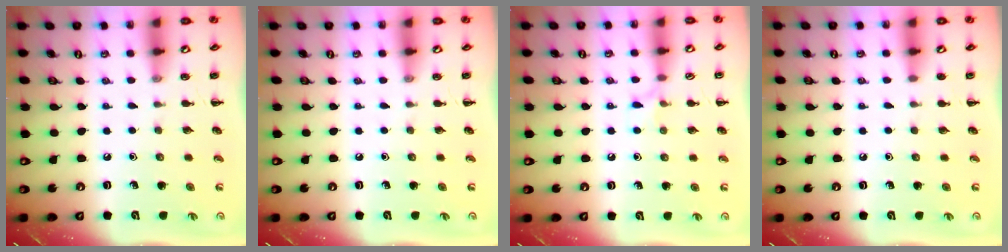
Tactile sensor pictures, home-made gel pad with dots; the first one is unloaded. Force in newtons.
{"total": 0.0}
{"total": 4.8, "press": 4.5, "slide": 1.7}
{"total": 0.5, "press": 0.5, "slide": 0.1}